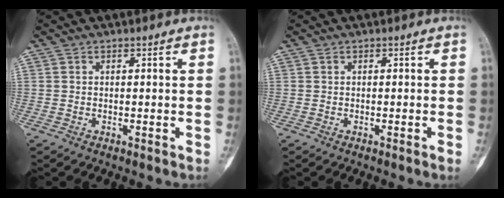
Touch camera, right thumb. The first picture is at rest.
{"total": 0.6, "force": [-0.3, -0.1, 0.5], "torque": [-0.009, 0.000, -0.004]}